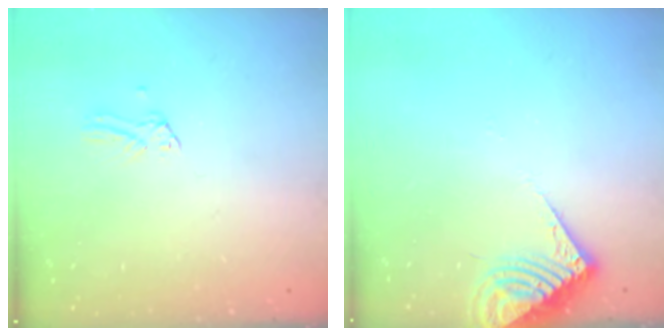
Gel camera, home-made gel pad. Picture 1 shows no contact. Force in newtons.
{"total": 7.6, "press": 7.5, "slide": 1.1}